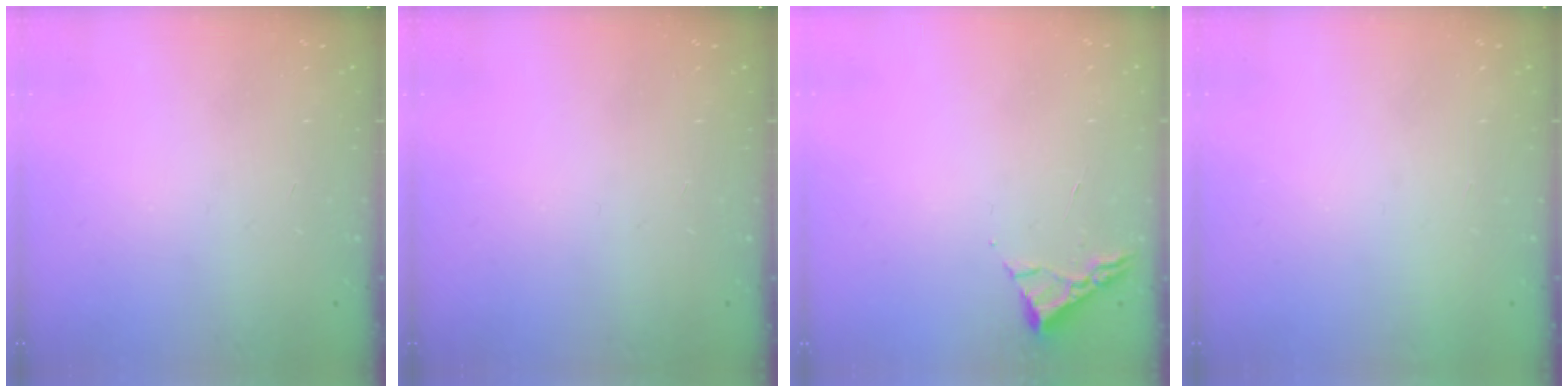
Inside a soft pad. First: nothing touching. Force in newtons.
{"total": 0.0}
{"total": 3.0, "press": 2.9, "slide": 0.4}
{"total": 1.6, "press": 1.6, "slide": 0.1}